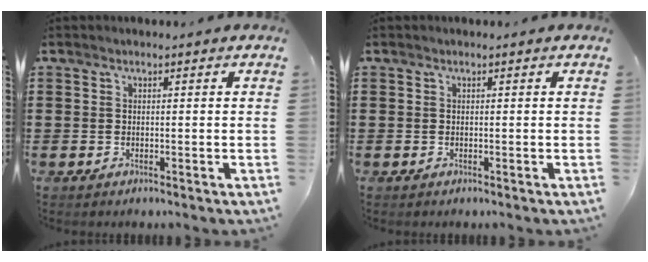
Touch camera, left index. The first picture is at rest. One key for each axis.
{"total": 0.0}